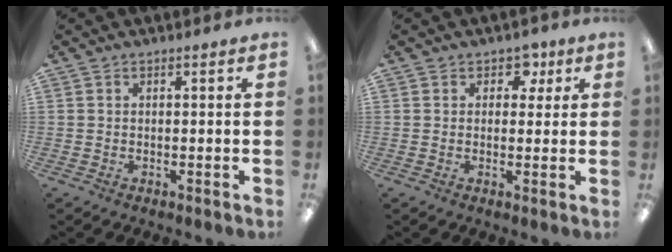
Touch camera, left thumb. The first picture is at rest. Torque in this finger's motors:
{"motor_torque": [-0.11, 0.05, -0.09, -0.19, 0.00]}